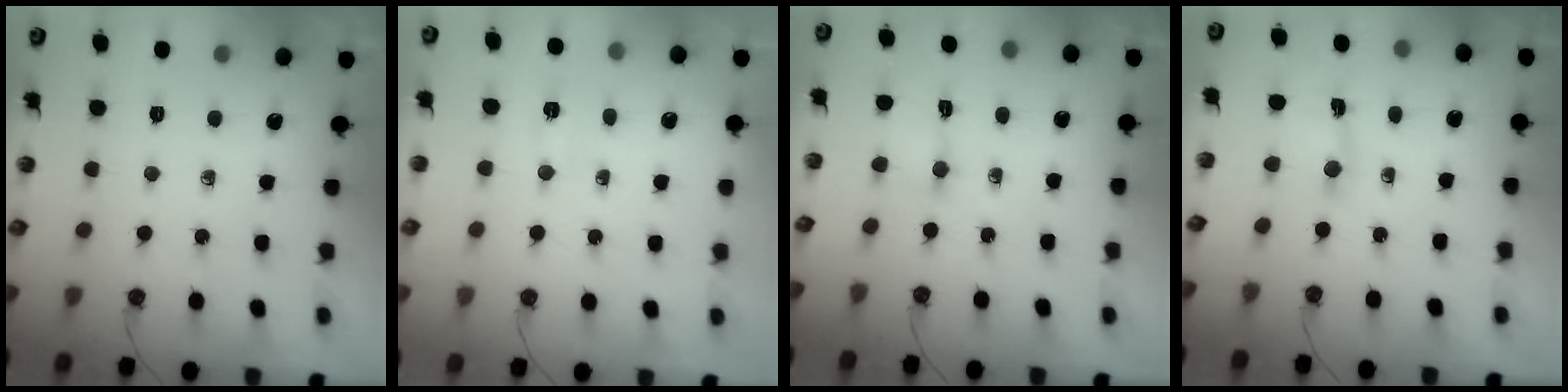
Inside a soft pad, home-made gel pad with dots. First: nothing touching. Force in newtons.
{"total": 2.9, "press": 2.7, "slide": 1.0}
{"total": 2.6, "press": 2.5, "slide": 0.9}
{"total": 1.5, "press": 1.5, "slide": 0.1}